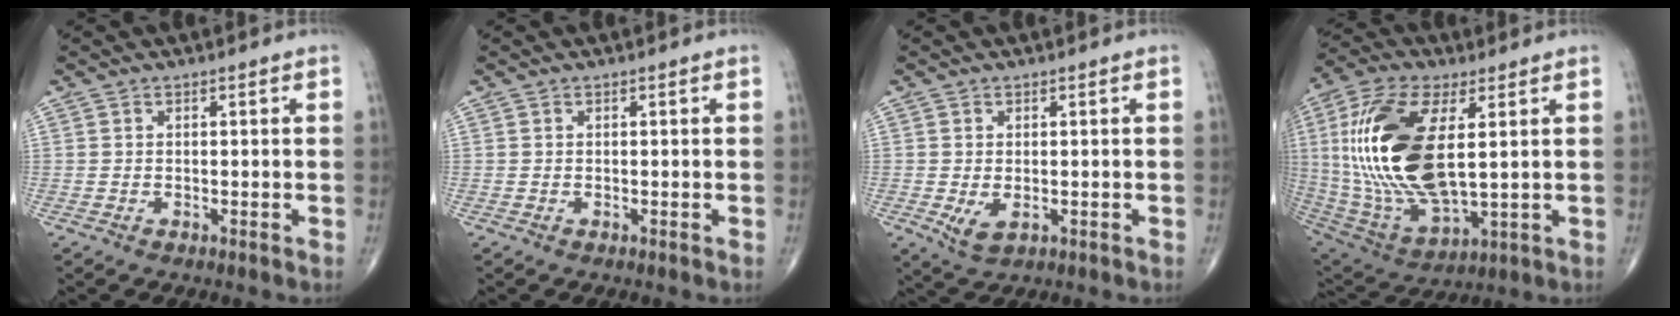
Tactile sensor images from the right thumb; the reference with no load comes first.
{"total": 0.0}
{"total": 3.5, "force": [-0.8, 1.9, 2.9], "torque": [-0.050, -0.009, -0.005]}
{"total": 24.2, "force": [3.6, 10.9, 21.3], "torque": [-0.448, -0.022, 0.074]}